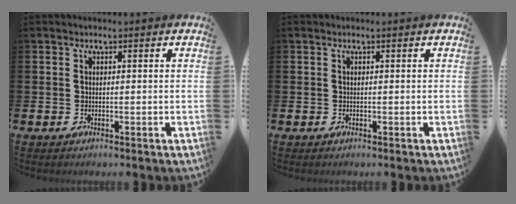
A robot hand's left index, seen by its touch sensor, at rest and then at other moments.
{"total": 0.0}